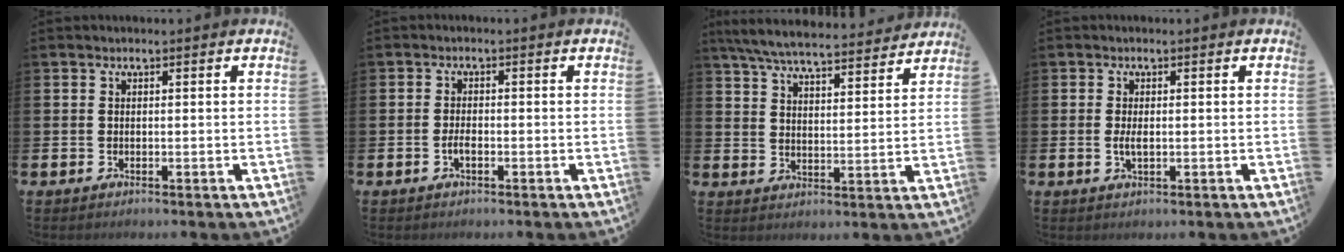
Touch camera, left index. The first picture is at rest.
{"total": 1.7, "force": [-0.6, 0.7, 1.4], "torque": [-0.030, 0.003, -0.012]}
{"total": 7.2, "force": [6.8, 0.8, 2.1], "torque": [-0.065, -0.042, 0.121]}
{"total": 1.9, "force": [0.0, 0.7, 1.7], "torque": [-0.028, 0.000, -0.002]}